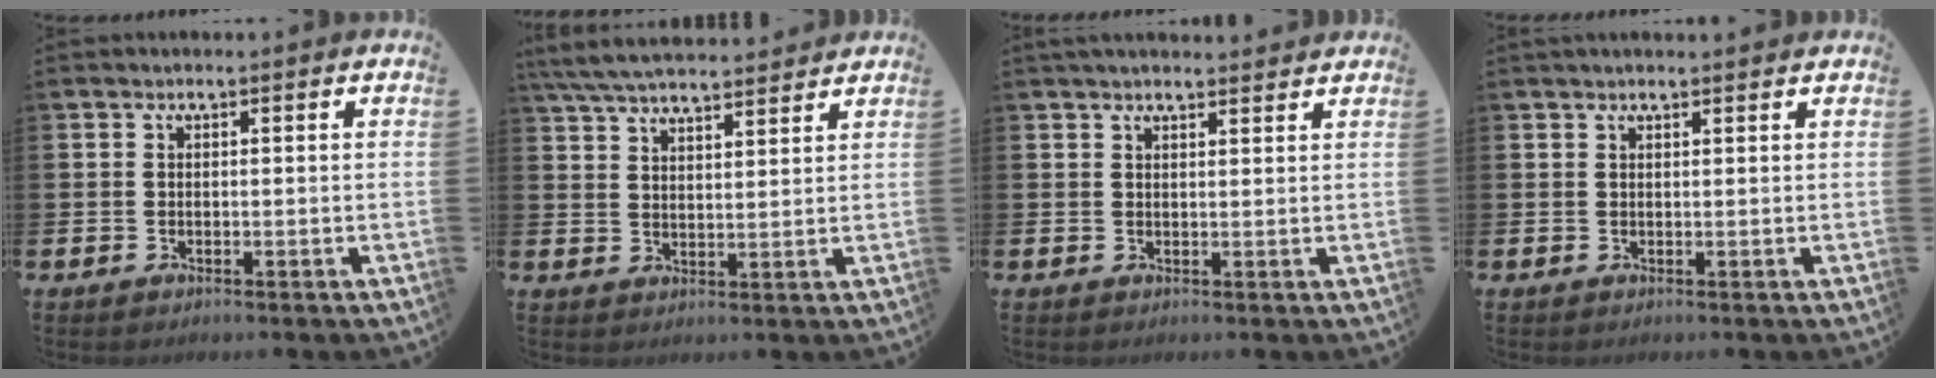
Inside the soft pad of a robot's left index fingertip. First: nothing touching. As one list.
[{"total": 6.2, "force": [5.9, 0.7, 1.5], "torque": [-0.052, -0.026, 0.107]}, {"total": 2.3, "force": [2.2, 0.3, 0.5], "torque": [0.001, -0.011, 0.037]}, {"total": 1.0, "force": [0.9, 0.0, 0.3], "torque": [0.008, -0.005, 0.014]}]